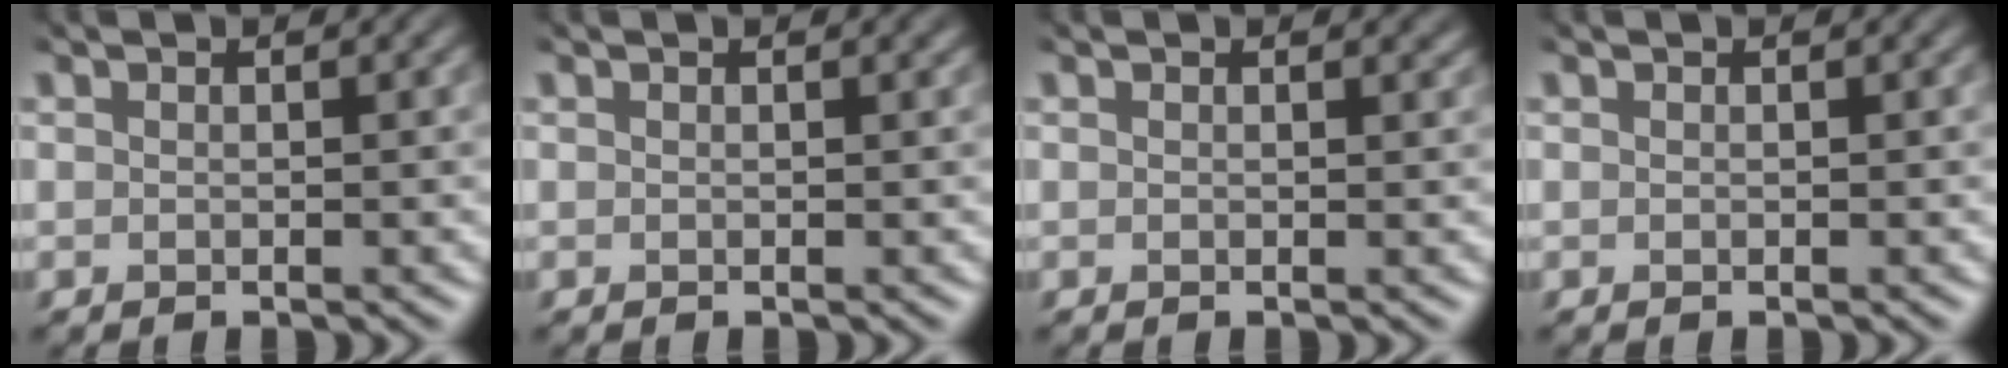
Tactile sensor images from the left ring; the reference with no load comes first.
{"total": 1.7, "force": [1.0, 0.9, 1.1], "torque": [-0.008, 0.017, 0.005]}
{"total": 1.9, "force": [1.3, 1.0, 1.0], "torque": [-0.004, 0.021, 0.008]}
{"total": 0.0}